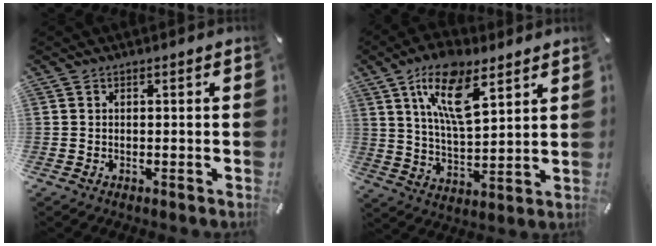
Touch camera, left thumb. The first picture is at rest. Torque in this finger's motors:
{"motor_torque": [0.54, 0.51, 1.39, -1.38, 0.46]}